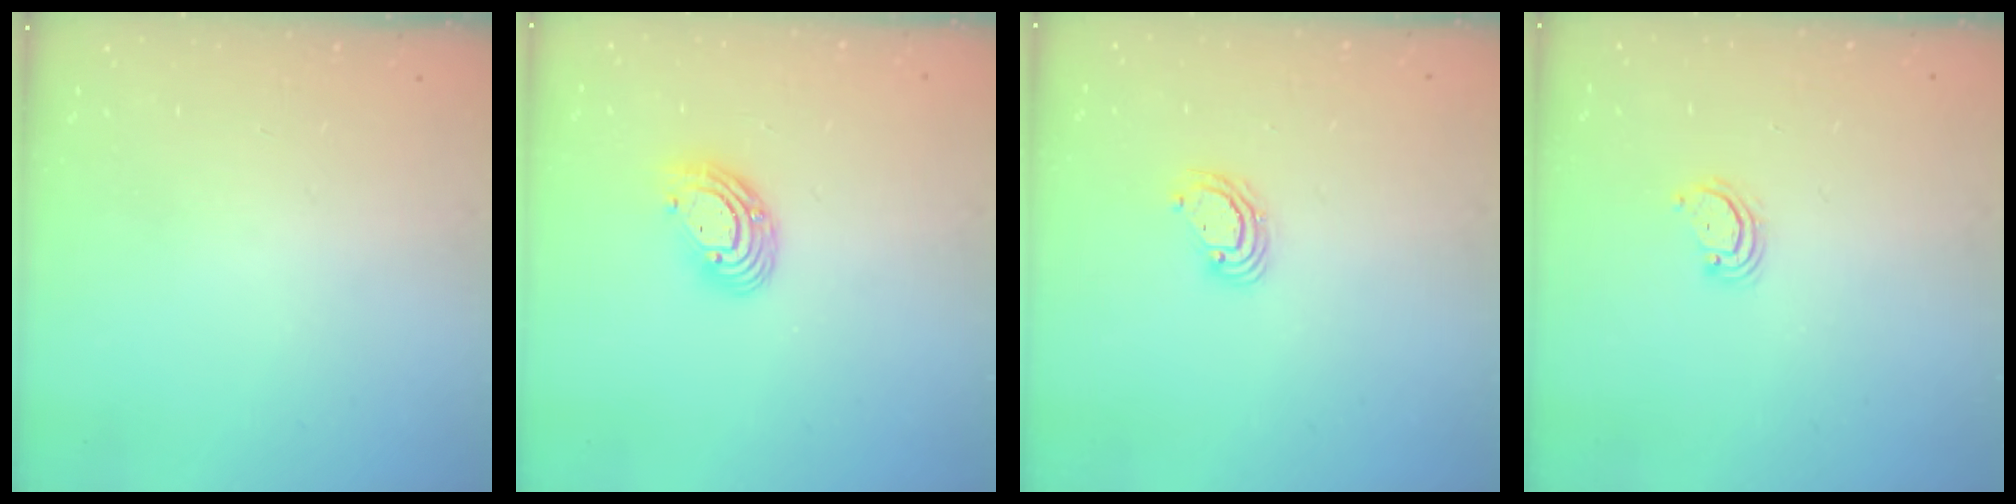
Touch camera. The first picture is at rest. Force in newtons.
{"total": 9.5, "press": 9.4, "slide": 1.7}
{"total": 4.5, "press": 4.5, "slide": 0.1}
{"total": 2.9, "press": 2.9, "slide": 0.2}